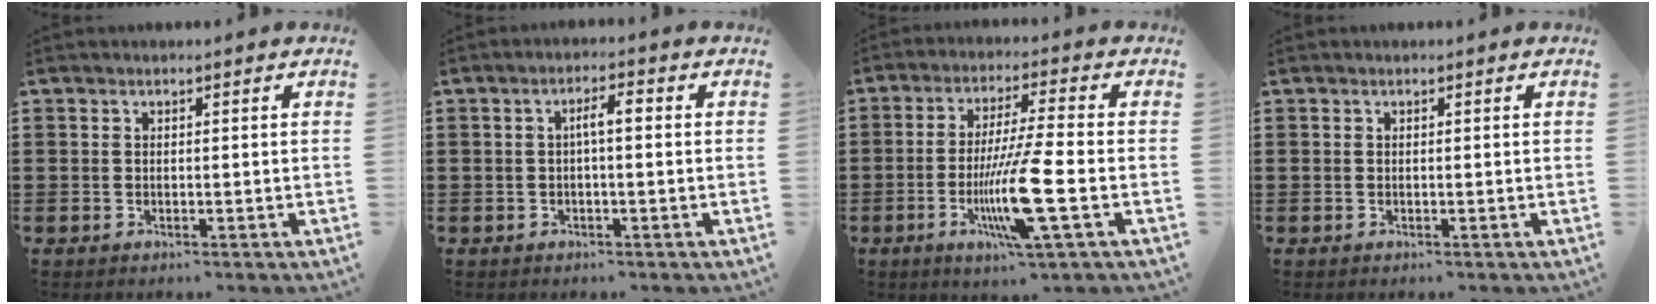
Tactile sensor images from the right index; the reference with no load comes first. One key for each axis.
{"total": 2.6, "fx": -0.1, "fy": 0.5, "fz": 2.6, "tx": -0.049, "ty": 0.005, "tz": -0.004}
{"total": 11.0, "fx": -3.3, "fy": 0.5, "fz": 10.5, "tx": -0.207, "ty": -0.019, "tz": -0.067}
{"total": 0.0}